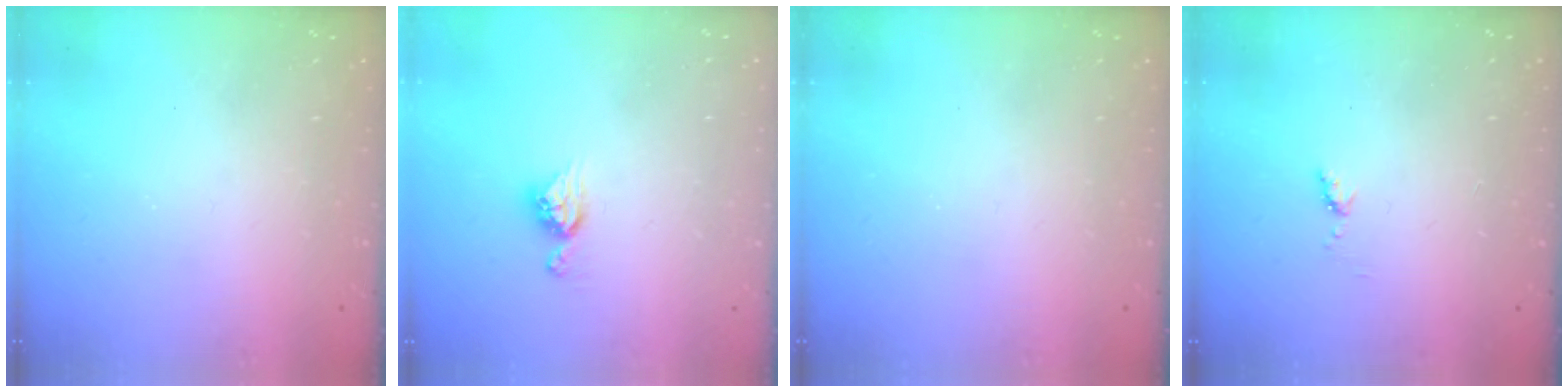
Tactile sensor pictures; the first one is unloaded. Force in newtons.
{"total": 7.7, "press": 7.6, "slide": 0.6}
{"total": 0.0}
{"total": 4.2, "press": 4.1, "slide": 0.5}